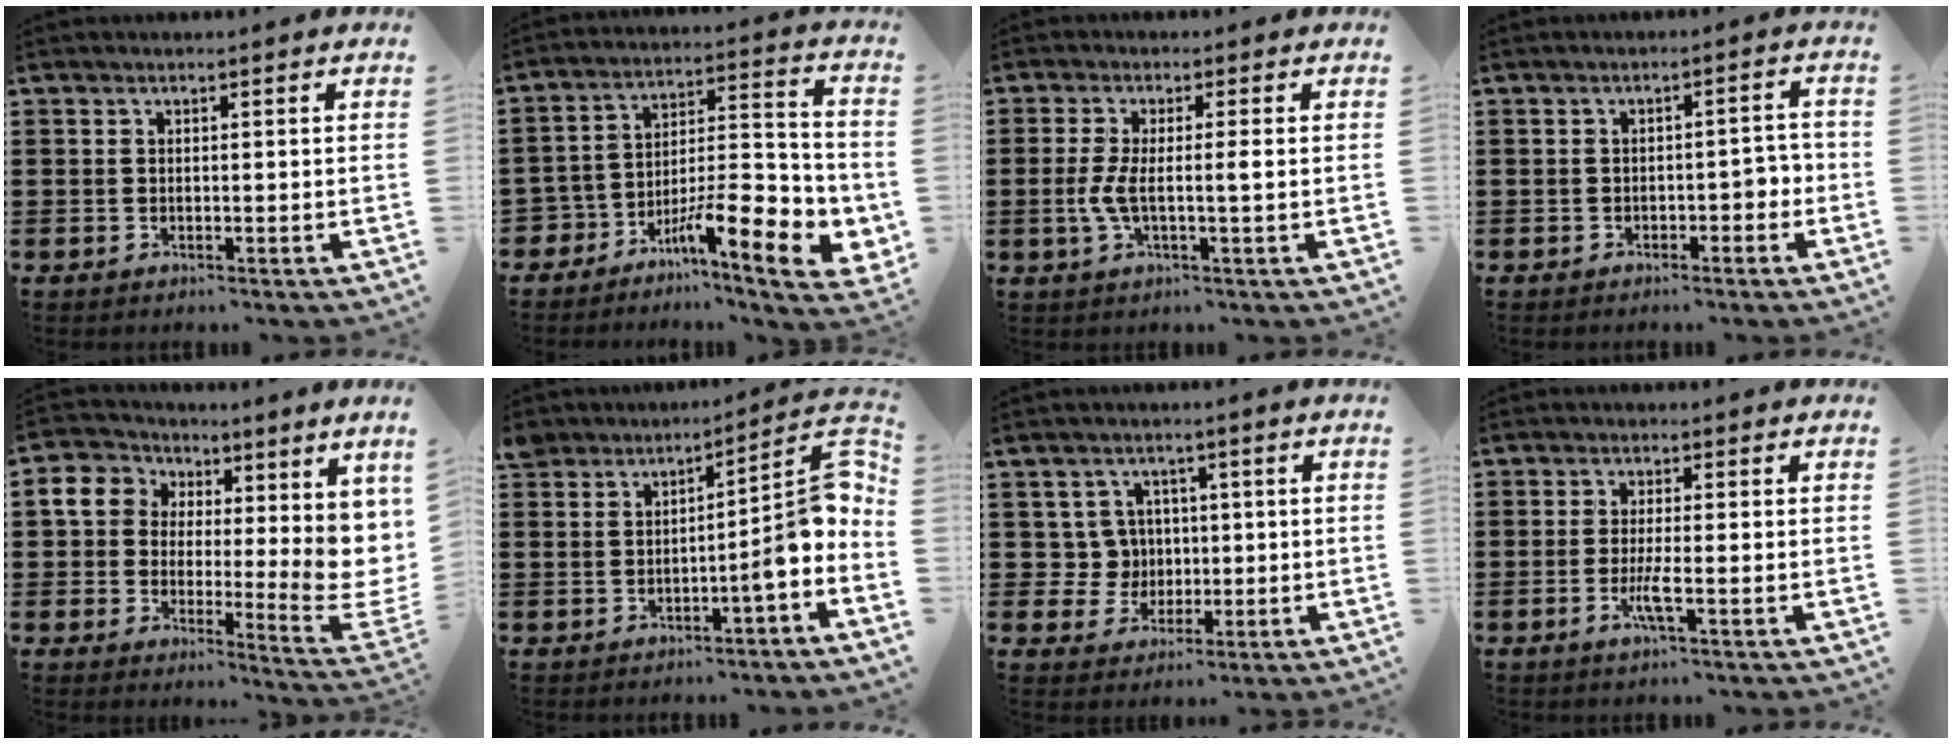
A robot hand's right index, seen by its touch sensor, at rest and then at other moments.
{"total": 11.3, "force": [-7.5, 3.7, 7.6], "torque": [-0.109, 0.014, -0.134]}
{"total": 4.3, "force": [-0.3, 0.4, 4.3], "torque": [-0.100, -0.011, -0.015]}
{"total": 2.5, "force": [-1.3, 1.3, 1.7], "torque": [-0.033, 0.004, -0.028]}
{"total": 8.3, "force": [3.4, 6.6, 3.8], "torque": [-0.088, -0.022, 0.069]}
{"total": 6.9, "force": [0.4, 1.3, 6.8], "torque": [-0.091, -0.027, 0.001]}
{"total": 5.1, "force": [0.3, 4.9, 1.3], "torque": [-0.050, 0.016, 0.005]}
{"total": 3.5, "force": [-1.4, 0.1, 3.2], "torque": [-0.068, -0.012, -0.030]}